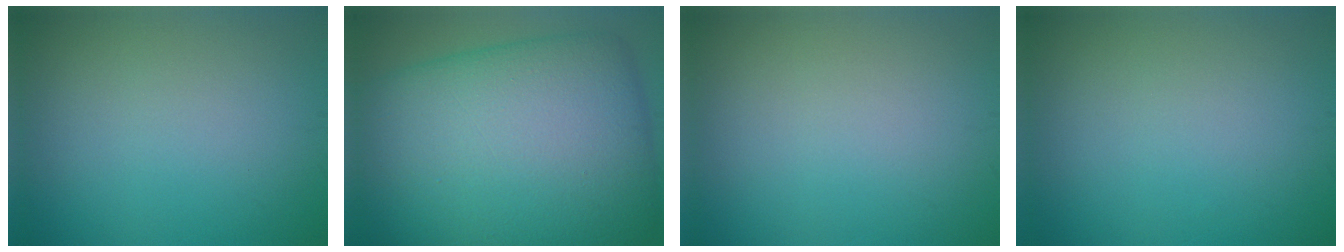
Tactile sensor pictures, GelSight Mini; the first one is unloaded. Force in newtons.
{"total": 18.3, "press": 18.3, "slide": 0.8}
{"total": 0.0}
{"total": 0.0}